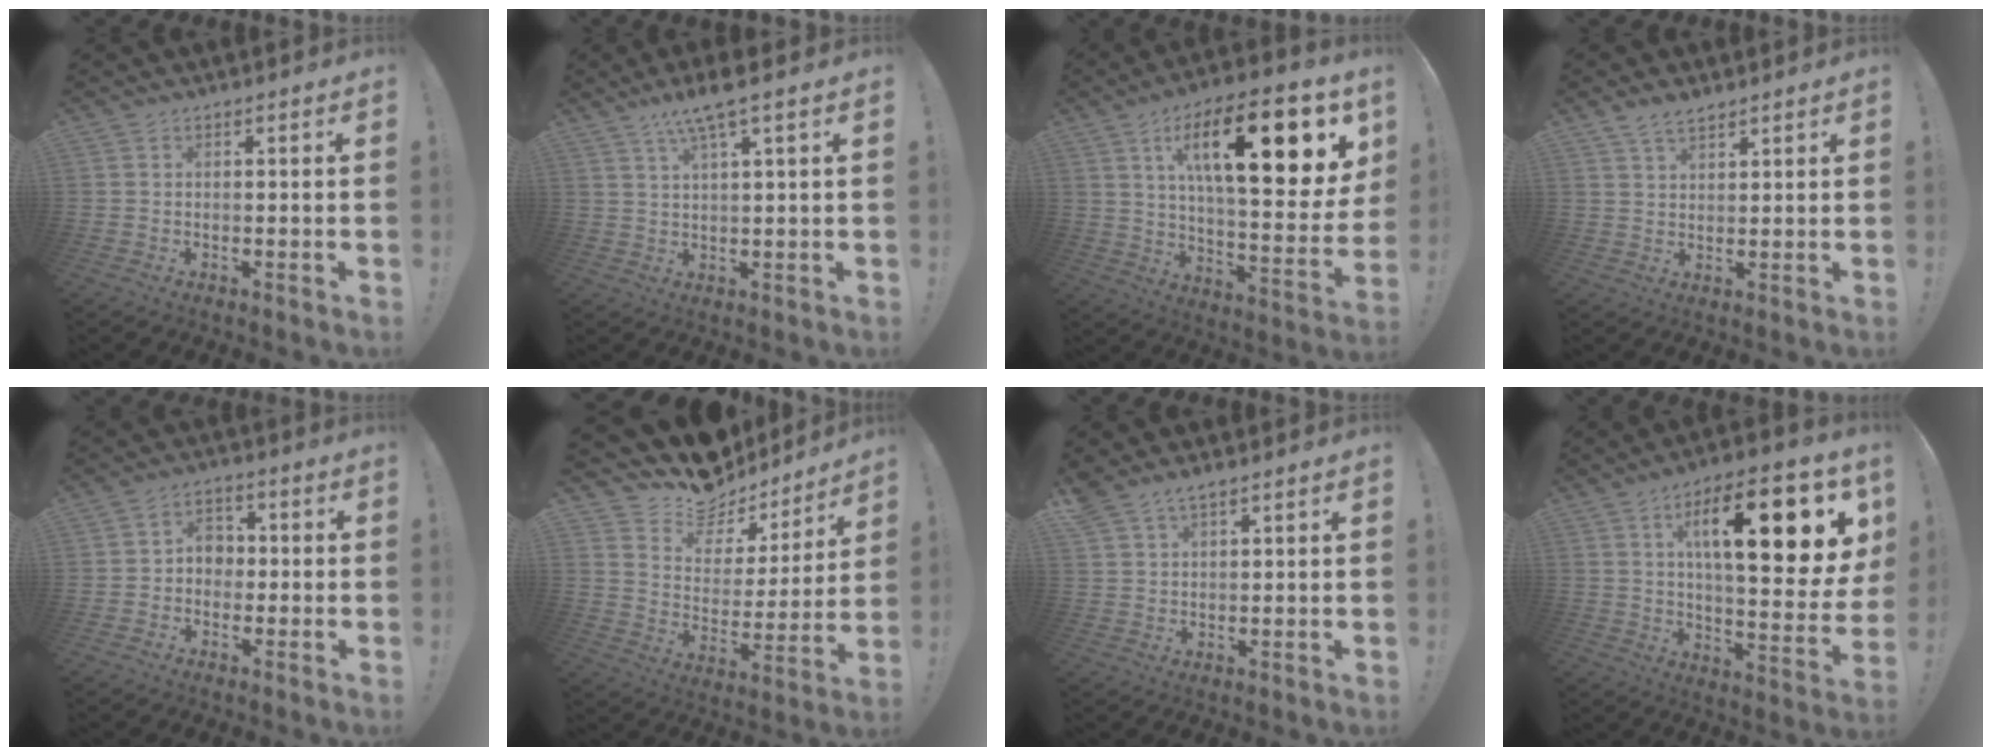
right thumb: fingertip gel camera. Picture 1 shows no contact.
{"total": 6.8, "force": [4.4, 0.3, 5.2], "torque": [-0.092, -0.020, 0.073]}
{"total": 25.8, "force": [9.9, 8.8, 22.1], "torque": [-0.348, -0.034, 0.150]}
{"total": 4.6, "force": [3.6, 1.8, 2.0], "torque": [-0.031, -0.022, 0.067]}
{"total": 5.5, "force": [-0.6, 4.6, 2.9], "torque": [-0.046, 0.012, -0.011]}
{"total": 12.9, "force": [11.1, 6.0, 2.7], "torque": [-0.061, -0.095, 0.201]}
{"total": 4.2, "force": [3.5, 1.6, 1.8], "torque": [-0.035, -0.017, 0.066]}
{"total": 23.9, "force": [8.5, 7.8, 20.9], "torque": [-0.317, -0.029, 0.125]}